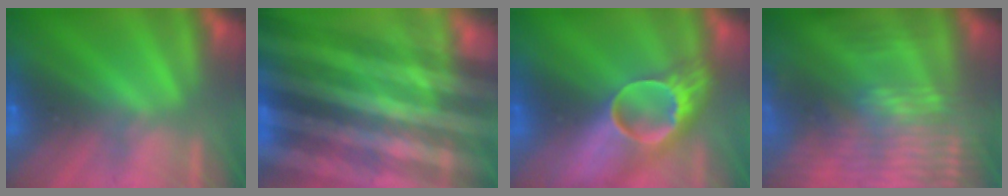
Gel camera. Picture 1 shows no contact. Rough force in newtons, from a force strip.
{"total": 12.7}
{"total": 8.3}
{"total": 7.7}